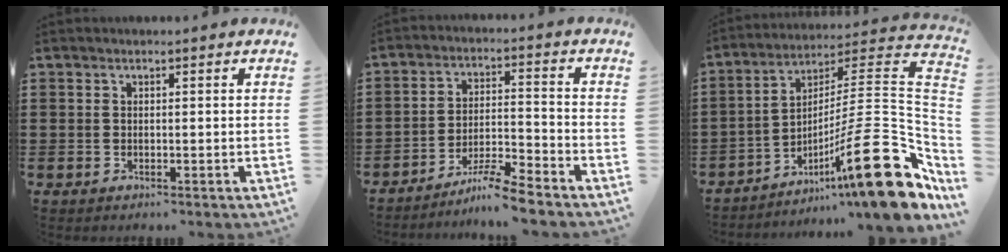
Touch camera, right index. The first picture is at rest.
{"total": 6.7, "force": [-5.9, -0.3, 3.0], "torque": [-0.057, -0.005, -0.115]}
{"total": 21.0, "force": [-8.4, 5.0, 18.6], "torque": [-0.261, 0.012, -0.134]}